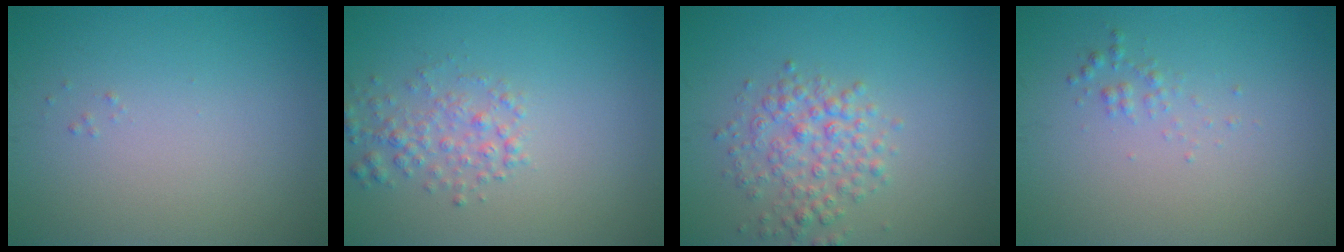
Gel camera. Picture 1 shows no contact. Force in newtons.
{"total": 2.3, "press": 2.3, "slide": 0.1}
{"total": 3.4, "press": 3.4, "slide": 0.1}
{"total": 0.9, "press": 0.9, "slide": 0.0}